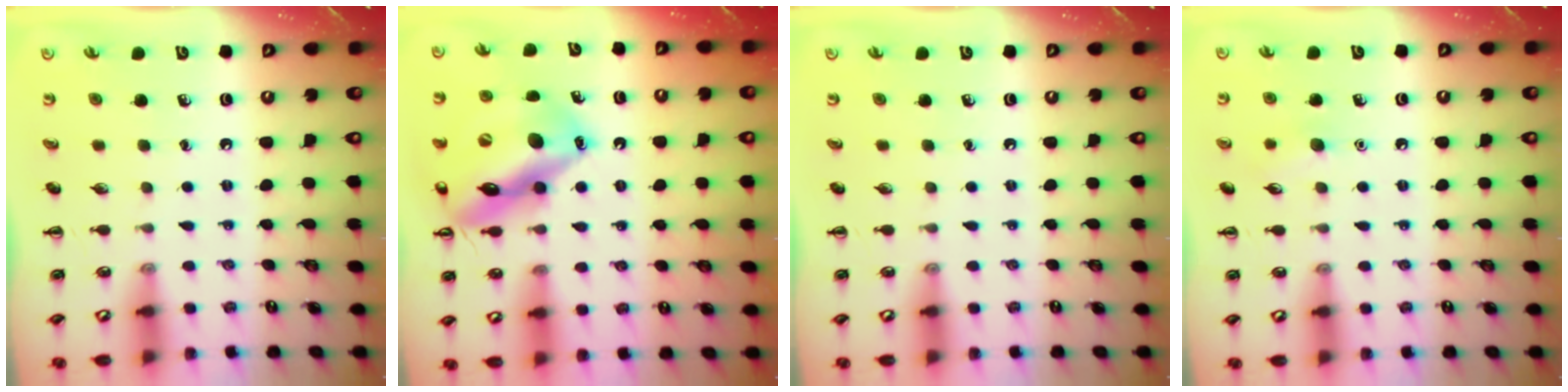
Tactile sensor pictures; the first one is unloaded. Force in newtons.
{"total": 18.7, "press": 18.5, "slide": 2.3}
{"total": 0.0}
{"total": 6.0, "press": 5.8, "slide": 1.5}